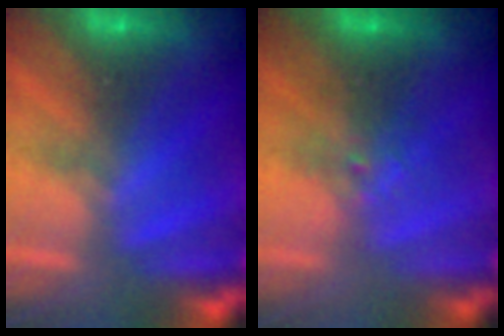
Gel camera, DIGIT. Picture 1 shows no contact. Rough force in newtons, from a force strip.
{"total": 2.1}